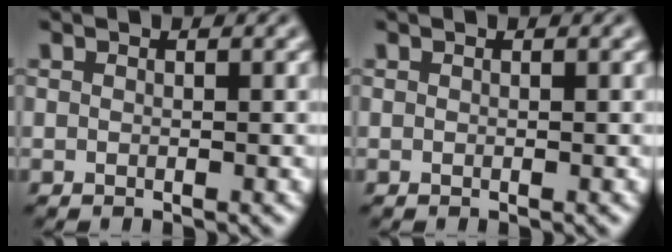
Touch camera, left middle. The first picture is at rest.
{"total": 0.0}